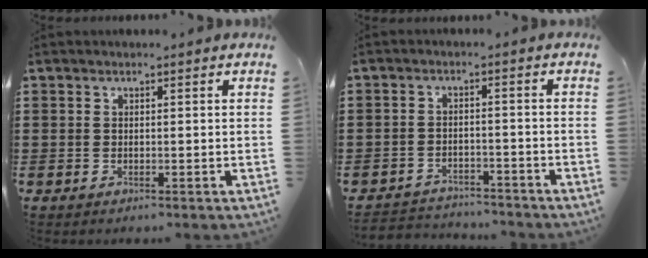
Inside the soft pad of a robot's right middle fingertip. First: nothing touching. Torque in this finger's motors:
{"motor_torque": [0.44, 0.00, -0.67, -0.09]}